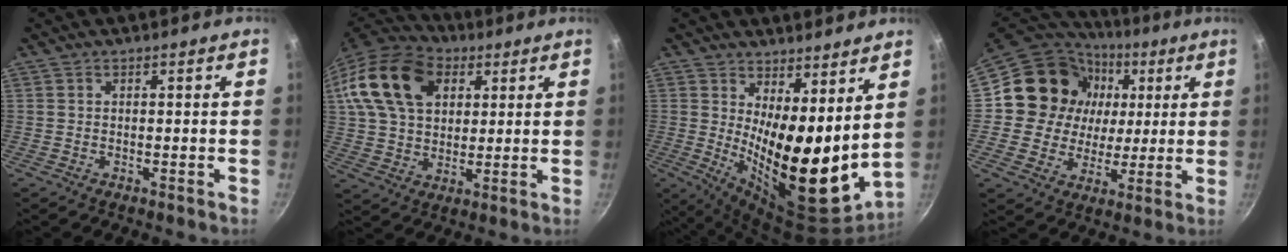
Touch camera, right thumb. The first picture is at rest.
{"total": 21.0, "force": [7.5, 14.5, 13.3], "torque": [-0.236, 0.011, 0.129]}
{"total": 18.4, "force": [5.2, 7.4, 16.1], "torque": [-0.214, -0.066, 0.089]}
{"total": 19.0, "force": [4.0, 16.9, 7.6], "torque": [-0.124, 0.009, 0.066]}